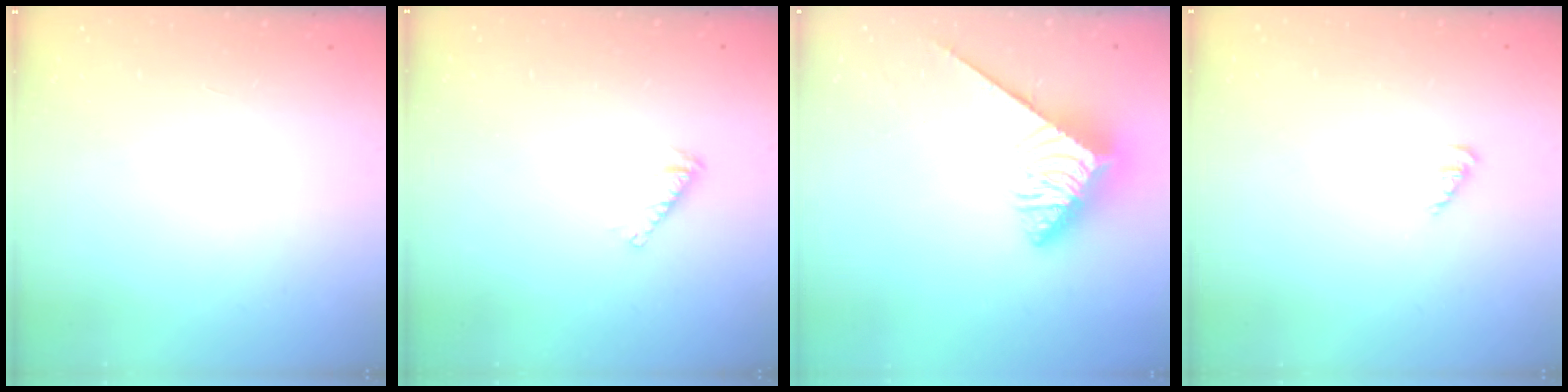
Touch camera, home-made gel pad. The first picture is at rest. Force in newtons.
{"total": 2.9, "press": 2.8, "slide": 0.5}
{"total": 3.7, "press": 3.7, "slide": 0.6}
{"total": 2.3, "press": 2.2, "slide": 0.4}